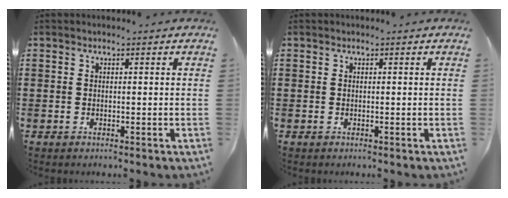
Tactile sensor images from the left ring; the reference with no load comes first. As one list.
[{"total": 0.0}]